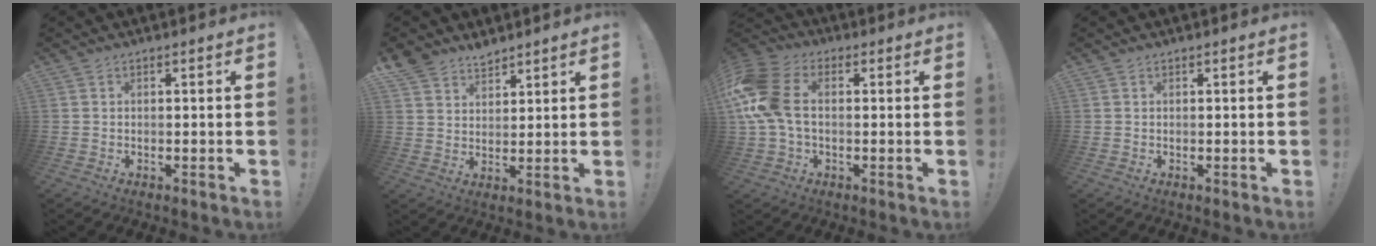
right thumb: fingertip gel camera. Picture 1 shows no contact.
{"total": 5.9, "force": [5.2, 2.7, 0.7], "torque": [-0.014, -0.041, 0.099]}
{"total": 14.6, "force": [1.0, 9.4, 11.1], "torque": [-0.244, 0.009, 0.020]}
{"total": 0.0}